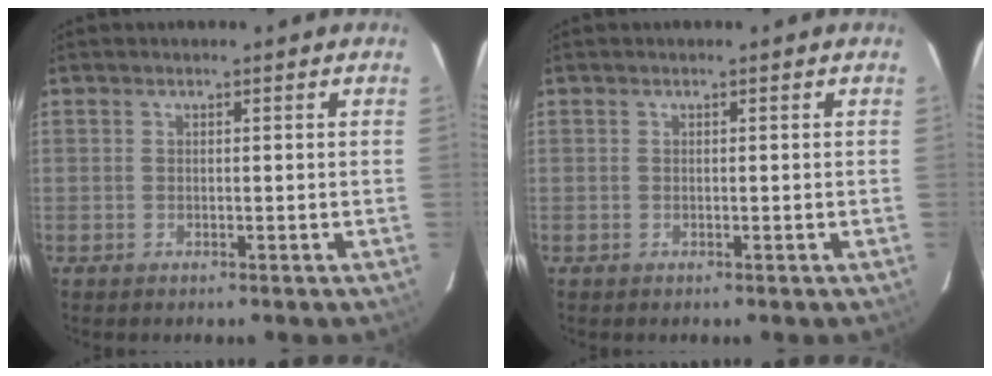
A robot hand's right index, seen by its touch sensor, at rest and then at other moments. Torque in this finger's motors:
{"motor_torque": [0.01, 0.01, 0.00, 0.00]}